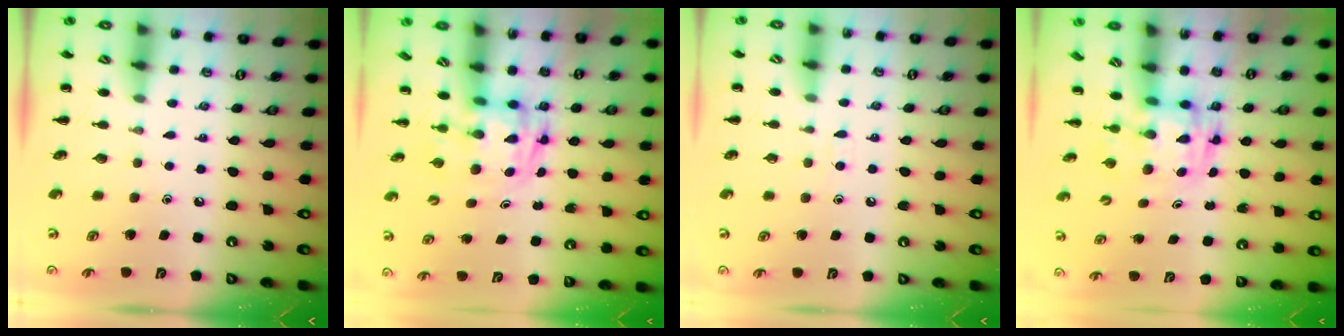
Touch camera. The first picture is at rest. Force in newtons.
{"total": 2.6, "press": 2.6, "slide": 0.5}
{"total": 3.5, "press": 3.3, "slide": 1.2}
{"total": 2.9, "press": 2.9, "slide": 0.6}